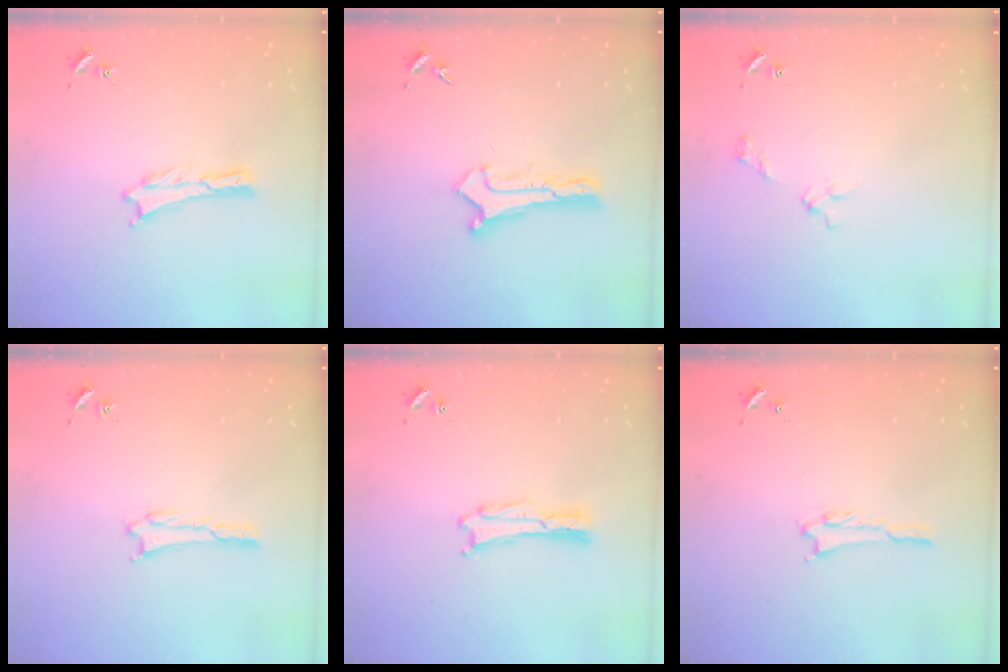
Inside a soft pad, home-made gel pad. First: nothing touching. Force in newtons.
{"total": 0.8, "press": 0.8, "slide": 0.0}
{"total": 2.7, "press": 2.6, "slide": 0.3}
{"total": 0.9, "press": 0.8, "slide": 0.1}
{"total": 0.7, "press": 0.7, "slide": 0.1}
{"total": 1.0, "press": 1.0, "slide": 0.2}